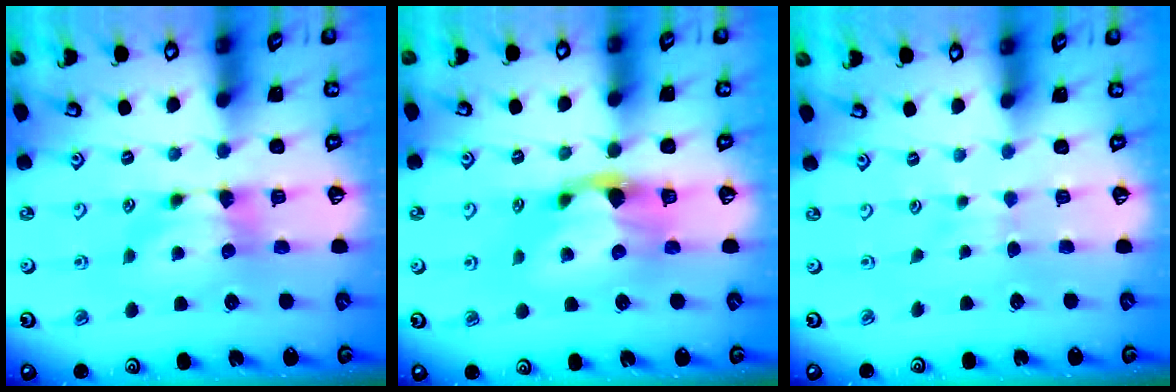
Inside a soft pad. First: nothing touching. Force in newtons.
{"total": 3.0, "press": 2.6, "slide": 1.3}
{"total": 2.8, "press": 2.7, "slide": 0.4}